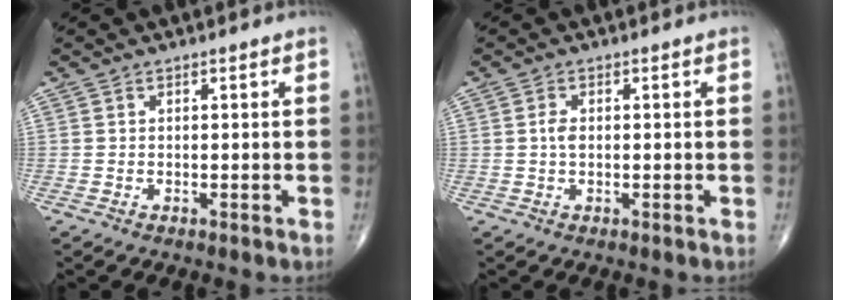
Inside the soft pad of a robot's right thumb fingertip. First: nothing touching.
{"total": 1.9, "force": [0.0, 1.2, 1.5], "torque": [-0.028, 0.001, -0.002]}